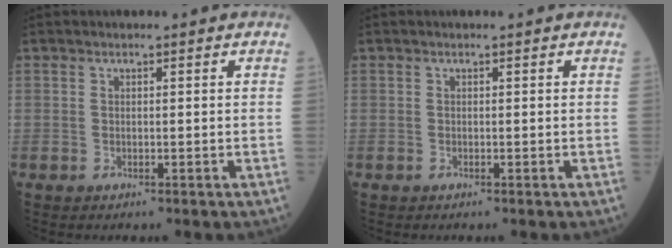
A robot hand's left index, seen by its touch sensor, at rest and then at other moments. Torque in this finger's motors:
{"motor_torque": [-0.16, 0.03, -0.02, -0.01]}